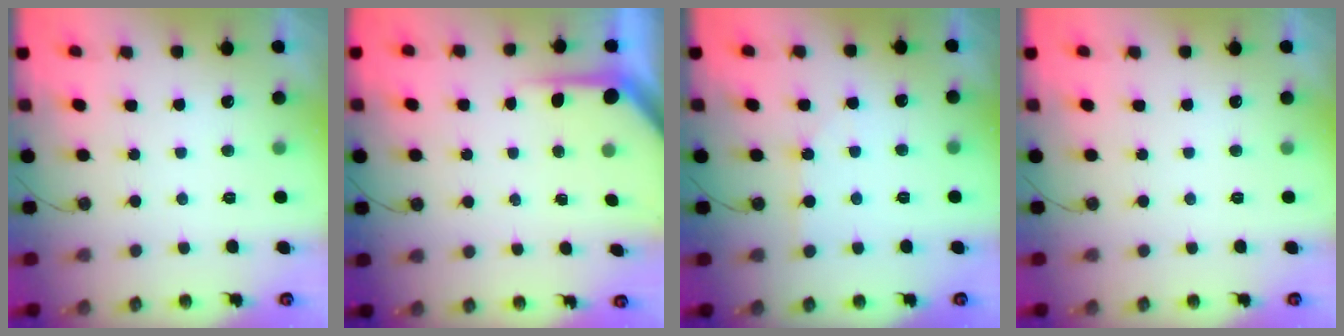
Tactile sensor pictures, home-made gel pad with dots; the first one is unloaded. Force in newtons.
{"total": 4.1, "press": 4.1, "slide": 0.2}
{"total": 3.6, "press": 3.5, "slide": 0.6}
{"total": 0.0}